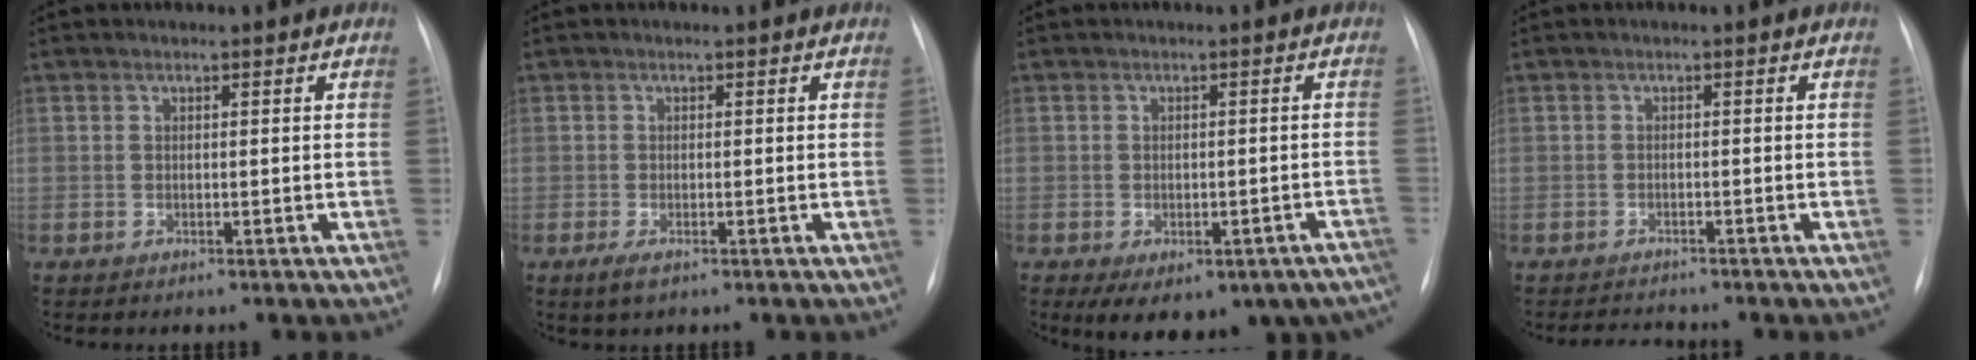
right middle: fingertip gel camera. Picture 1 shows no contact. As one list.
[{"total": 1.9, "force": [-1.0, 0.7, 1.4], "torque": [-0.031, -0.004, -0.015]}, {"total": 15.3, "force": [-11.2, 7.2, 7.5], "torque": [-0.081, 0.014, -0.123]}, {"total": 2.1, "force": [-2.1, 0.1, 0.0], "torque": [-0.006, -0.013, -0.030]}]